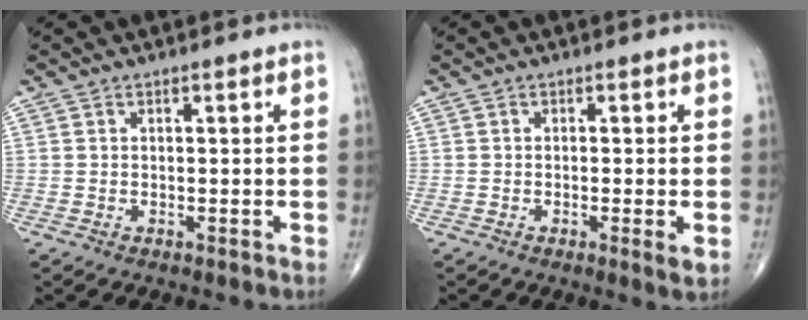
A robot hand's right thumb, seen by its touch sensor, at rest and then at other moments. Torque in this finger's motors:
{"motor_torque": [-0.49, -0.13, -0.11, -0.03, -0.01]}